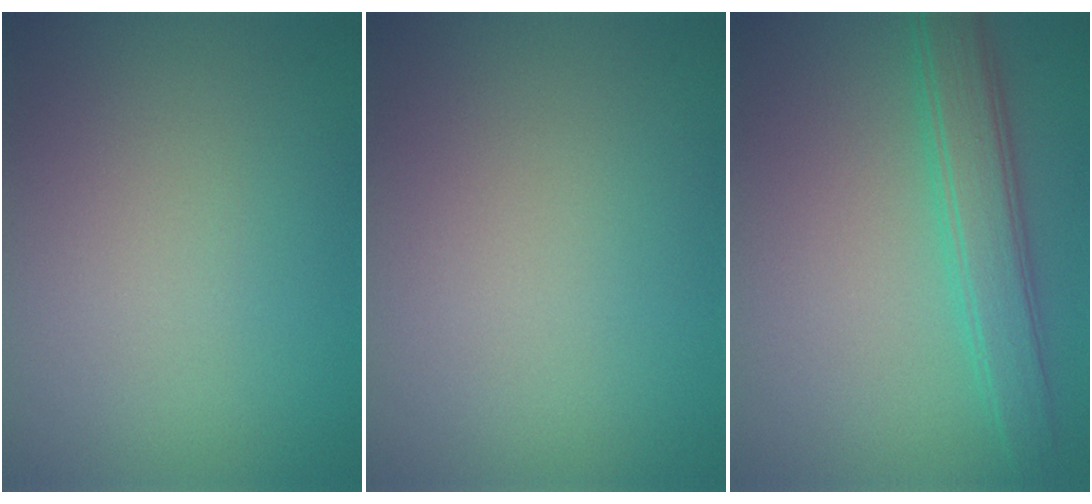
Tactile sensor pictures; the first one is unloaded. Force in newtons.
{"total": 0.0}
{"total": 4.2, "press": 4.2, "slide": 0.1}